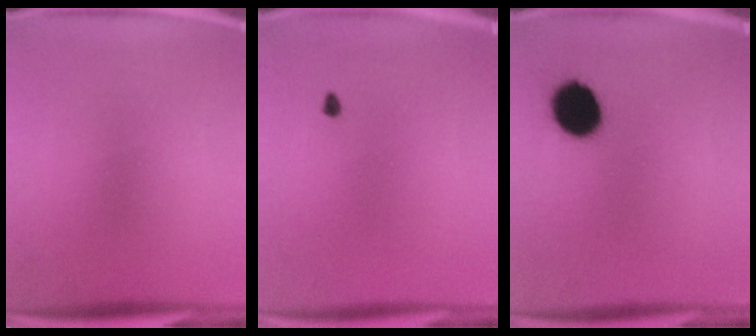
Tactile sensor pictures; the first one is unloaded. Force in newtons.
{"total": 0.7}
{"total": 11.7}